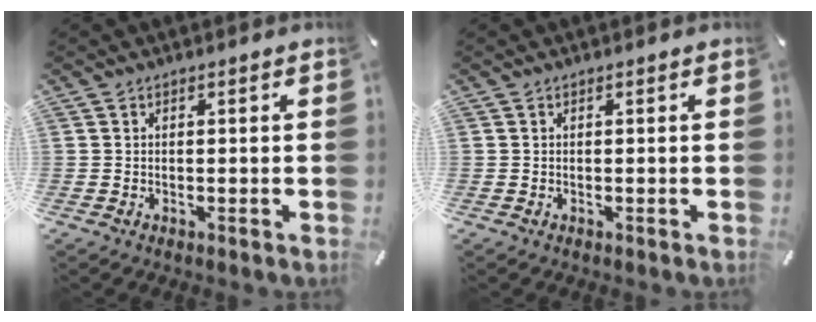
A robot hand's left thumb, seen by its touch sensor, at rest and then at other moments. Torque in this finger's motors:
{"motor_torque": [-0.09, -0.09, 0.01, 0.02, 0.00]}